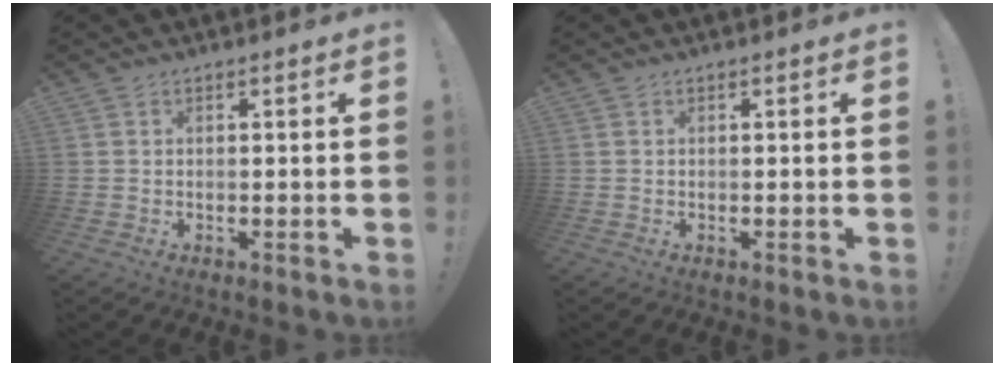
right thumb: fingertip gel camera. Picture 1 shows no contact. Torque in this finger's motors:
{"motor_torque": [0.01, -0.03, 0.16, -0.09, -0.04]}